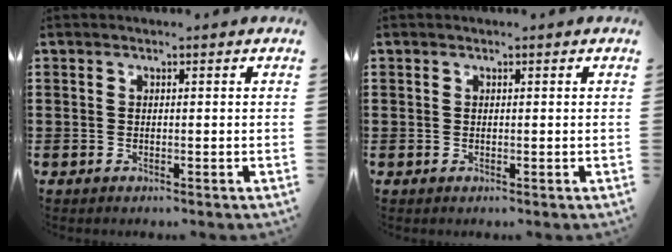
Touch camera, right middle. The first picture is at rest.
{"total": 0.0}